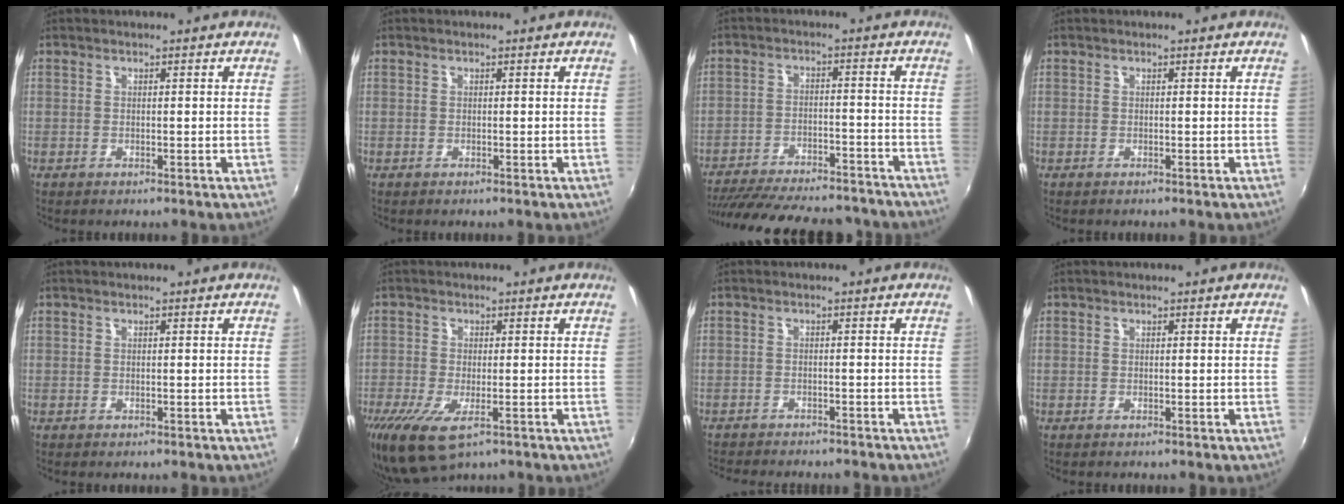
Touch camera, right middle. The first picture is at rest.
{"total": 0.0}
{"total": 25.1, "force": [-21.8, 7.2, 10.0], "torque": [-0.202, -0.002, -0.291]}
{"total": 0.0}
{"total": 0.0}
{"total": 7.3, "force": [-4.1, 2.9, 5.3], "torque": [-0.118, -0.030, -0.069]}
{"total": 8.2, "force": [-7.4, 1.7, 2.9], "torque": [-0.070, -0.016, -0.108]}
{"total": 0.0}